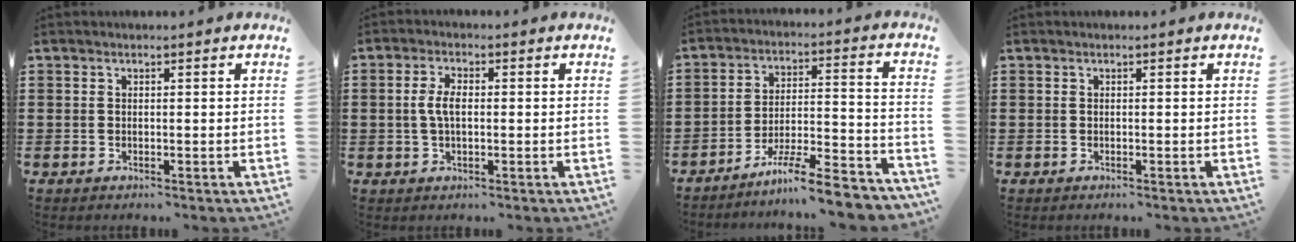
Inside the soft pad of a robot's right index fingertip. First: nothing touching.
{"total": 3.9, "force": [0.0, 1.8, 3.5], "torque": [-0.083, 0.001, -0.007]}
{"total": 9.0, "force": [-7.8, 0.3, 4.5], "torque": [-0.066, 0.011, -0.149]}
{"total": 0.0}